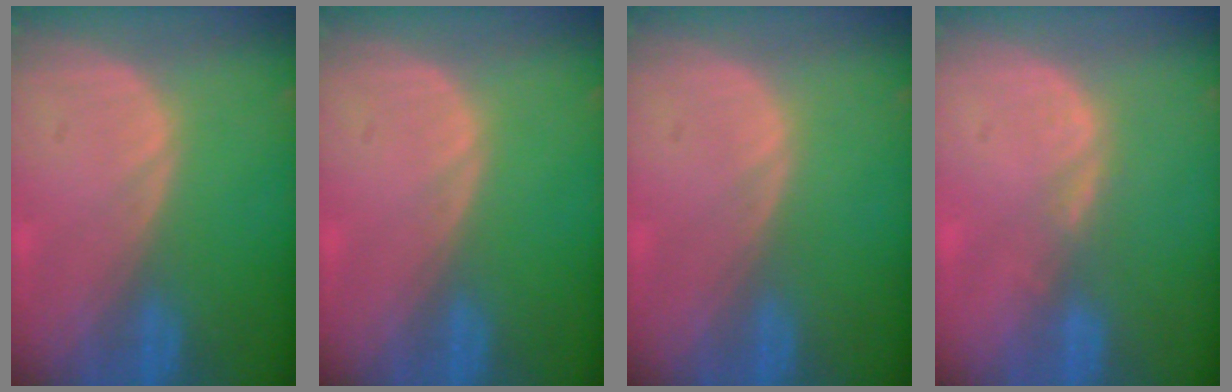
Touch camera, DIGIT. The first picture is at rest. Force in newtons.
{"total": 0.0}
{"total": 0.0}
{"total": 1.9, "press": 1.5, "slide": 1.1}